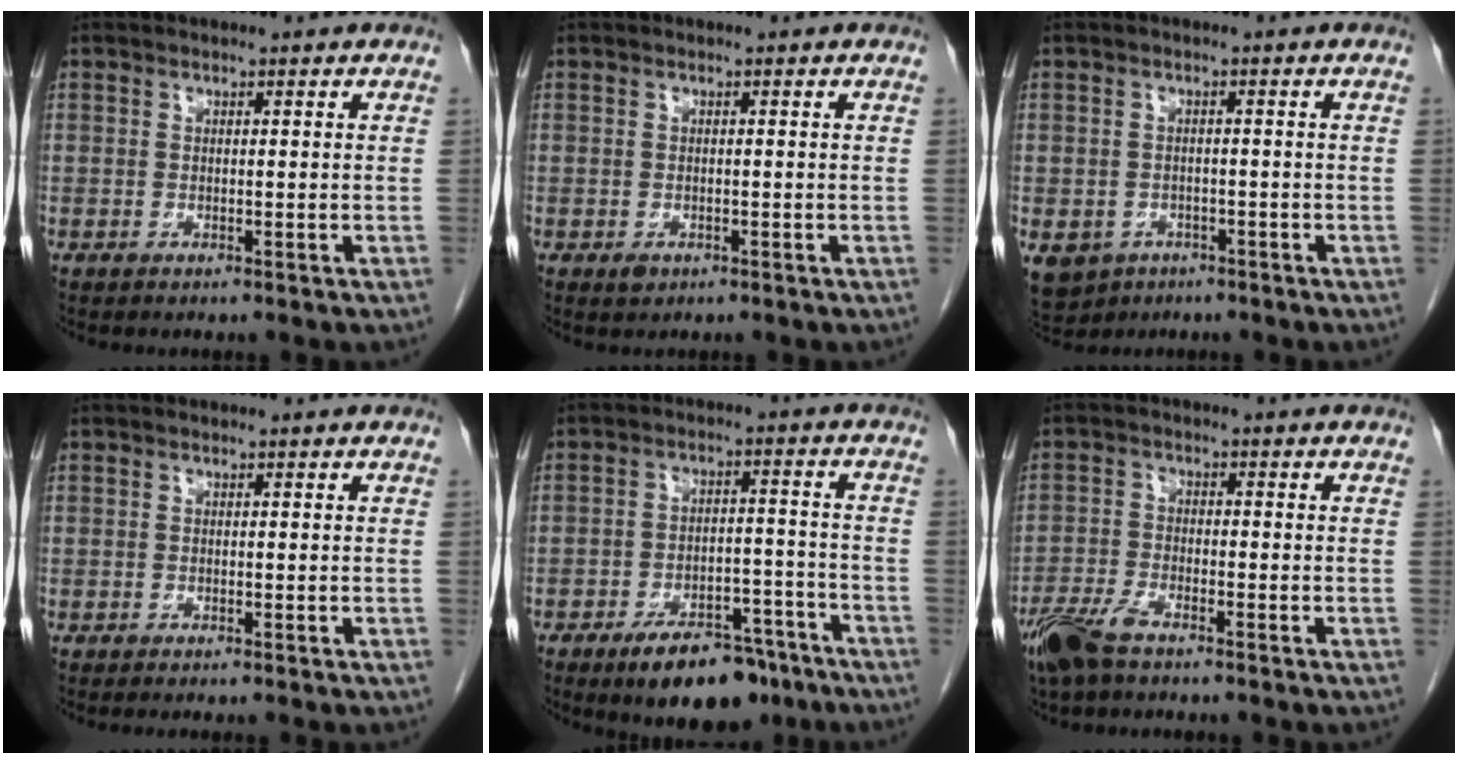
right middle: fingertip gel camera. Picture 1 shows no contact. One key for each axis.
{"total": 1.1, "fx": -0.6, "fy": 0.8, "fz": 0.6, "tx": -0.008, "ty": 0.001, "tz": -0.004}
{"total": 7.7, "fx": -4.3, "fy": 6.0, "fz": 2.2, "tx": -0.053, "ty": 0.002, "tz": -0.061}
{"total": 1.3, "fx": -1.1, "fy": -0.1, "fz": 0.6, "tx": -0.002, "ty": 0.002, "tz": -0.013}
{"total": 11.4, "fx": -8.2, "fy": 4.7, "fz": 6.4, "tx": -0.084, "ty": 0.007, "tz": -0.123}
{"total": 6.4, "fx": -4.9, "fy": 1.7, "fz": 3.7, "tx": -0.080, "ty": -0.012, "tz": -0.093}